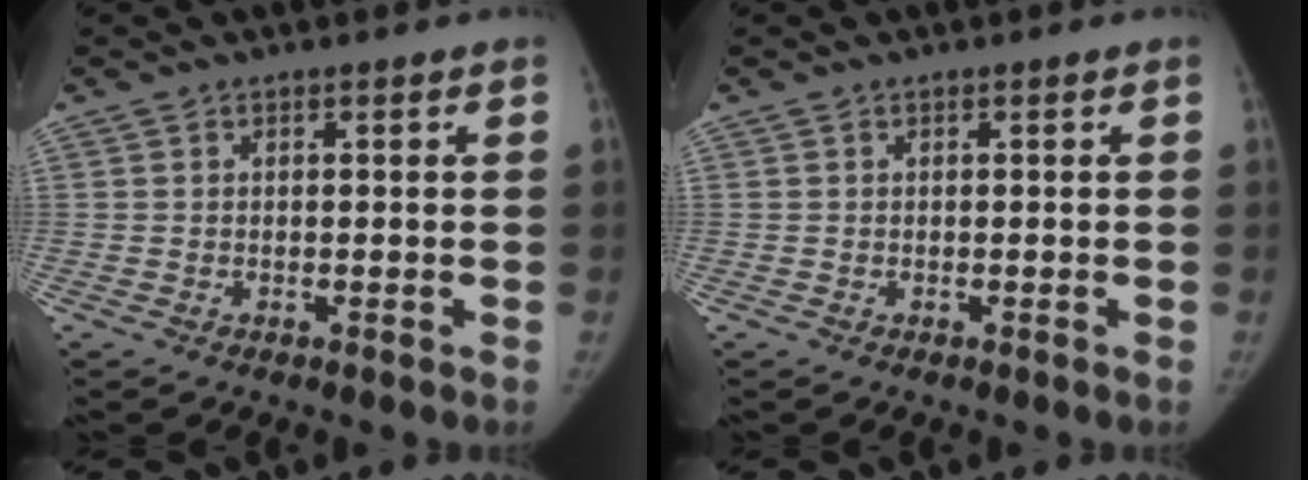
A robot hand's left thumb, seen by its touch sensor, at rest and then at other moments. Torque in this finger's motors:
{"motor_torque": [0.03, 0.02, -0.14, 0.14, 0.00]}